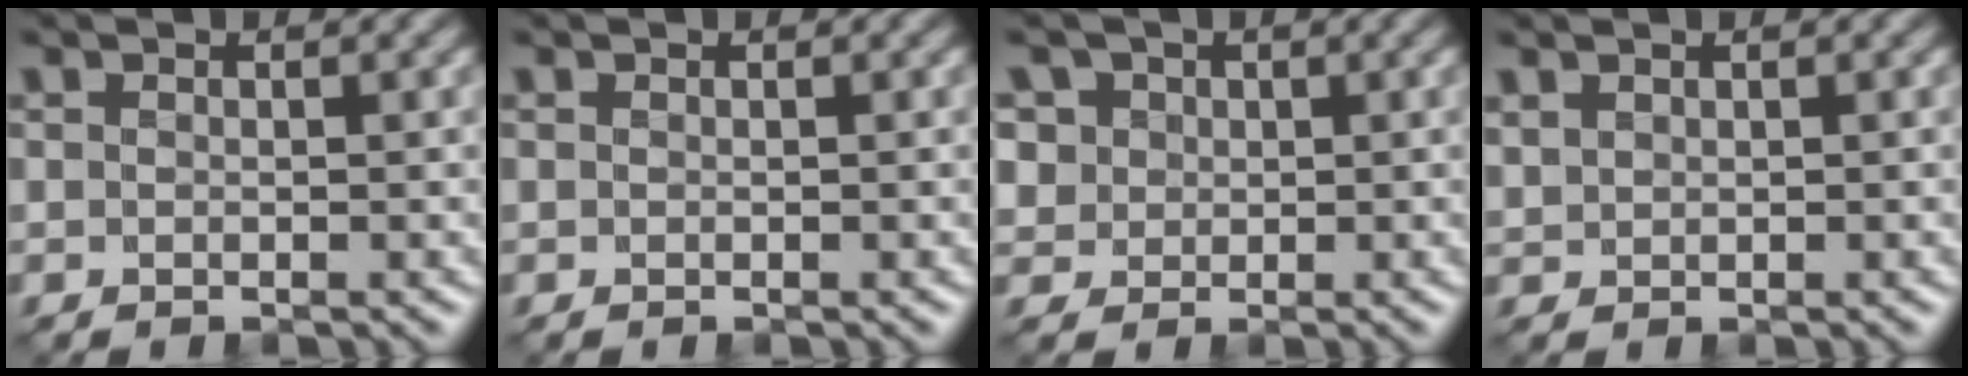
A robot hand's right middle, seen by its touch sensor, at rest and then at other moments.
{"total": 0.0}
{"total": 5.0, "force": [2.3, 4.1, 1.8], "torque": [-0.048, 0.013, 0.033]}
{"total": 0.9, "force": [0.7, 0.5, 0.2], "torque": [-0.009, -0.001, 0.019]}